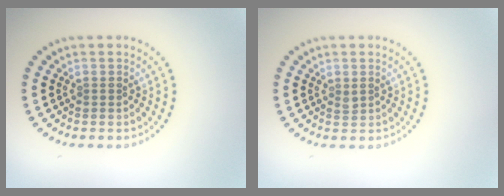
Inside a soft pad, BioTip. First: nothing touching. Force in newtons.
{"total": 0.5, "press": 0.5, "slide": 0.3}